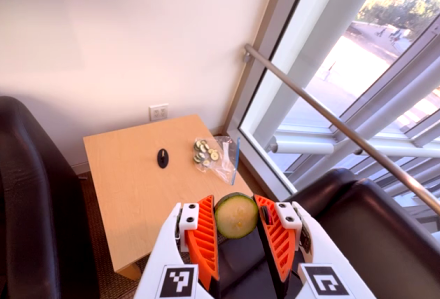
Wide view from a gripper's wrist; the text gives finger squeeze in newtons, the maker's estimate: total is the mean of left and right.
{"total": 9.9, "left": 9.8, "right": 9.9}